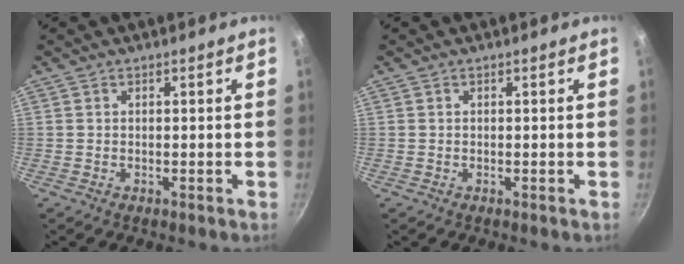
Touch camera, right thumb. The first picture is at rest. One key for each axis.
{"total": 0.0}